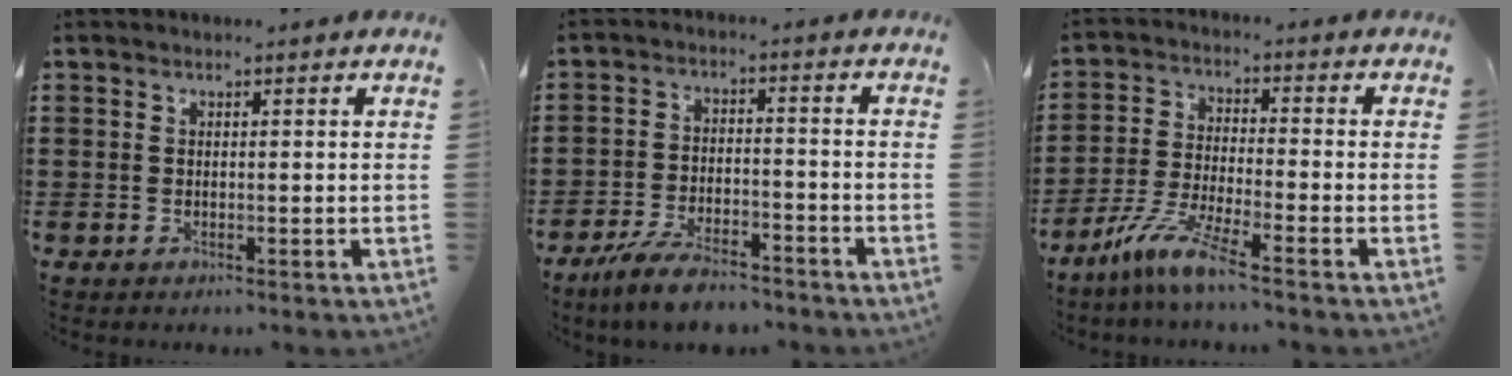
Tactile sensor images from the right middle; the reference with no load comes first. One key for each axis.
{"total": 6.2, "fx": -5.4, "fy": 1.2, "fz": 2.9, "tx": -0.066, "ty": -0.002, "tz": -0.104}
{"total": 7.3, "fx": -5.6, "fy": 0.0, "fz": 4.6, "tx": -0.101, "ty": -0.018, "tz": -0.108}